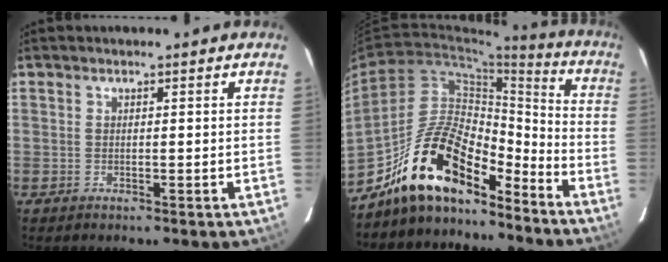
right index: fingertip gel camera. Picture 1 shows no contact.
{"total": 17.1, "force": [-13.5, 6.0, 8.7], "torque": [-0.162, 0.023, -0.241]}